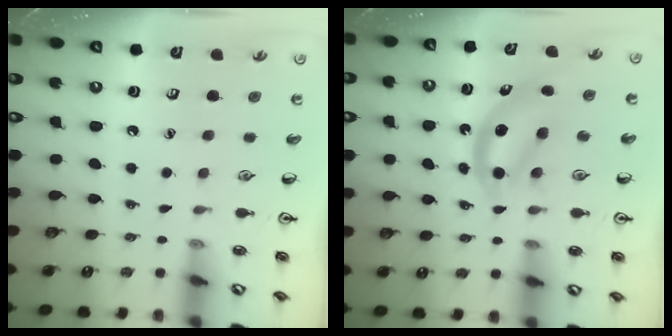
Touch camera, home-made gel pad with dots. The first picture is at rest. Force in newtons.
{"total": 5.0, "press": 4.9, "slide": 0.7}